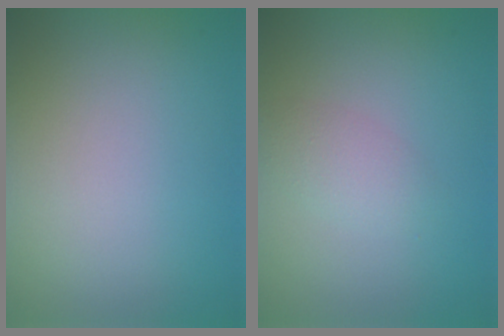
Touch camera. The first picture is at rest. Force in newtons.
{"total": 1.9, "press": 1.9, "slide": 0.1}